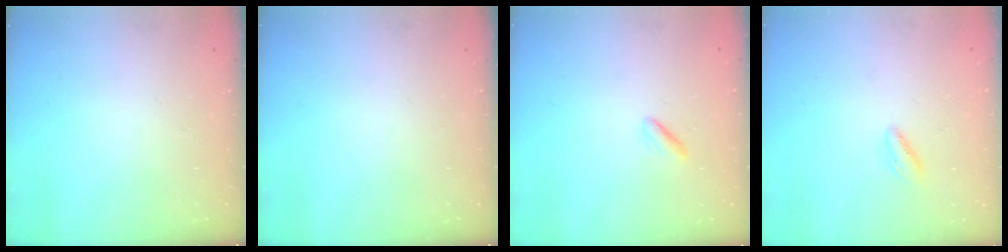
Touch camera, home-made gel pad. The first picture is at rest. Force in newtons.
{"total": 0.0}
{"total": 1.7, "press": 1.6, "slide": 0.6}
{"total": 3.2, "press": 3.0, "slide": 1.1}